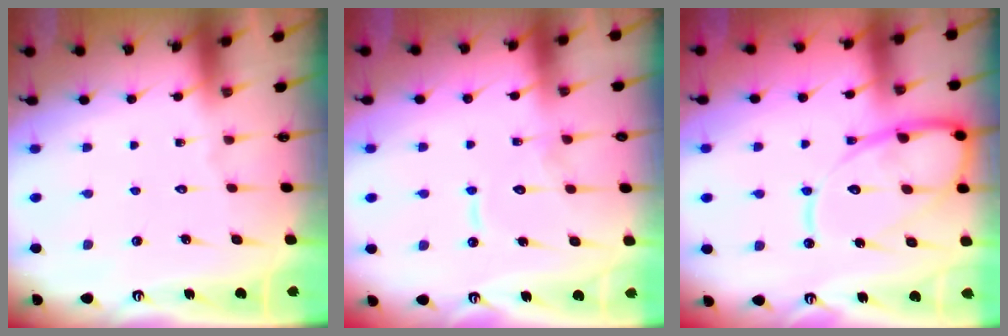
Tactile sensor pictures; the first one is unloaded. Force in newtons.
{"total": 8.9, "press": 8.8, "slide": 0.9}
{"total": 15.4, "press": 15.3, "slide": 1.7}